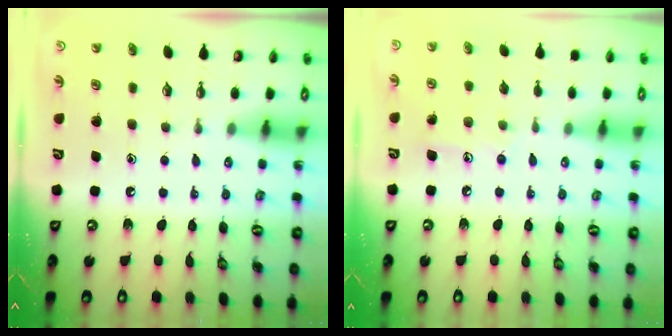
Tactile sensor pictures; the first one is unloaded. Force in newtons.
{"total": 7.0, "press": 7.0, "slide": 0.6}